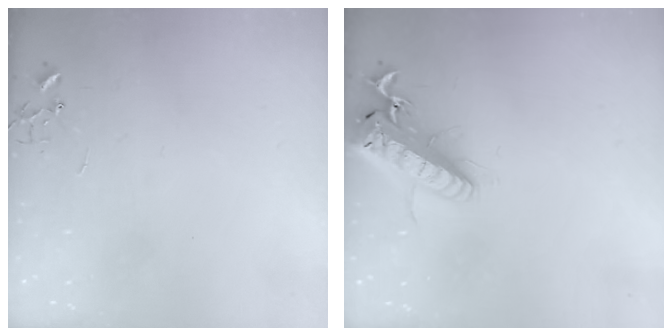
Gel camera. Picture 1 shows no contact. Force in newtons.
{"total": 19.8, "press": 19.4, "slide": 4.2}